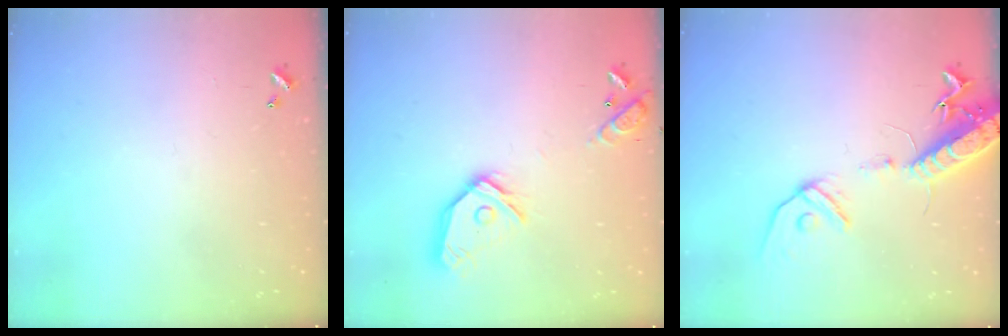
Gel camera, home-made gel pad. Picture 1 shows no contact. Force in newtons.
{"total": 15.7, "press": 15.5, "slide": 2.4}
{"total": 15.1, "press": 14.7, "slide": 3.4}